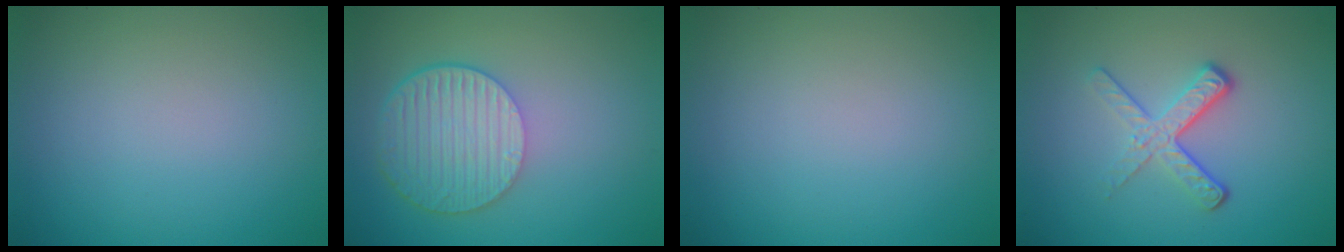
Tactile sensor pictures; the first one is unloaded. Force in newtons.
{"total": 6.2, "press": 4.4, "slide": 4.3}
{"total": 0.0}
{"total": 3.7, "press": 2.3, "slide": 2.9}